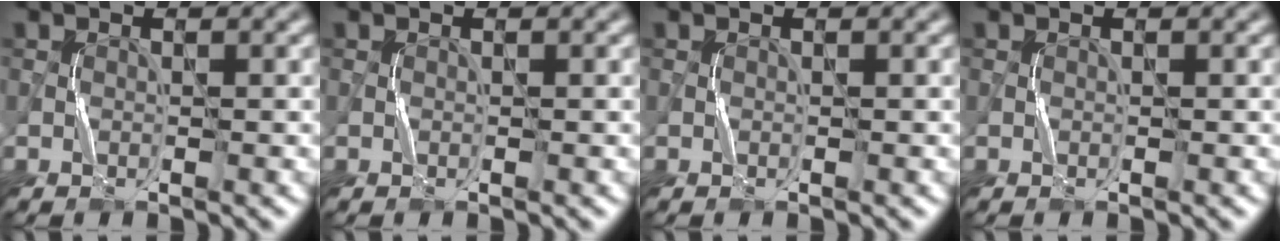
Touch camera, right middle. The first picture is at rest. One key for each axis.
{"total": 0.0}
{"total": 0.0}
{"total": 0.0}